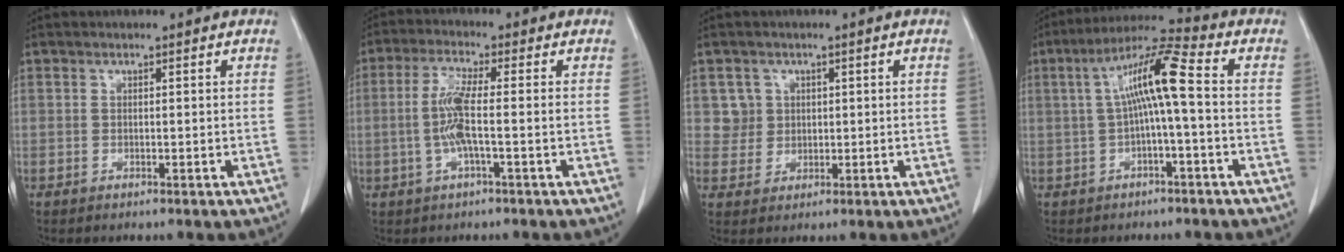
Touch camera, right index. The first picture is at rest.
{"total": 5.9, "force": [-0.7, 0.3, 5.8], "torque": [-0.124, 0.003, -0.016]}
{"total": 3.5, "force": [1.3, 3.2, -0.2], "torque": [0.021, 0.008, 0.024]}
{"total": 9.1, "force": [0.5, 0.2, 9.0], "torque": [-0.161, 0.033, 0.008]}